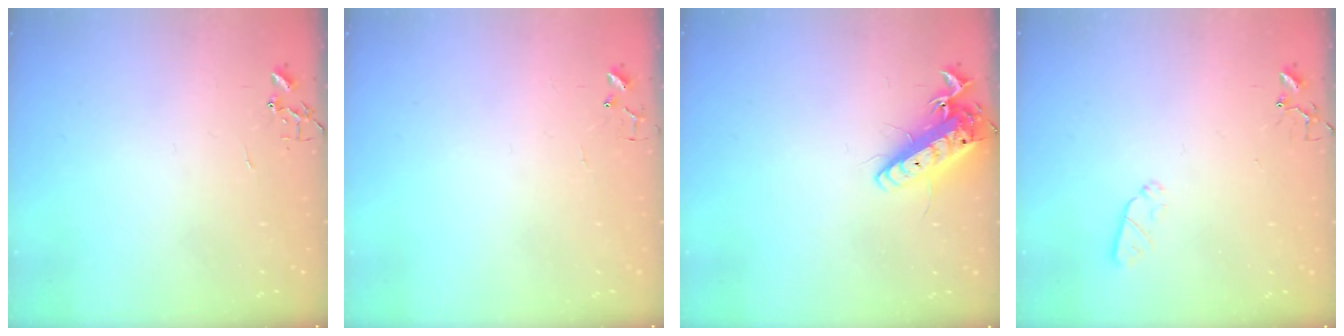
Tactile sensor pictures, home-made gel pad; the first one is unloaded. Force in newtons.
{"total": 4.9, "press": 4.8, "slide": 0.4}
{"total": 13.5, "press": 13.3, "slide": 2.3}
{"total": 4.2, "press": 4.1, "slide": 1.0}